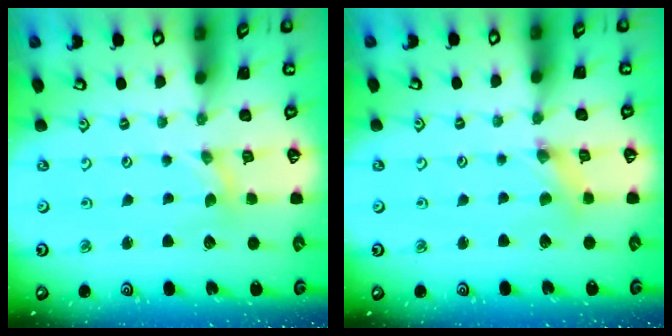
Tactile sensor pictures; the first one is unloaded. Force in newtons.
{"total": 1.5, "press": 1.4, "slide": 0.3}